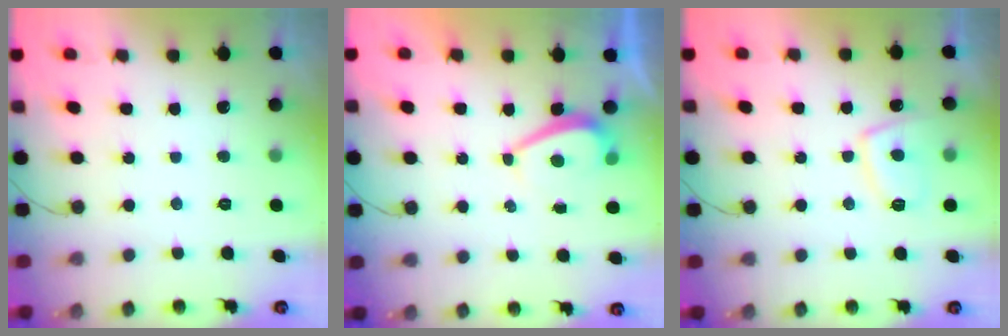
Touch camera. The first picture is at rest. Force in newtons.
{"total": 2.0, "press": 1.9, "slide": 0.6}
{"total": 8.2, "press": 8.1, "slide": 1.2}